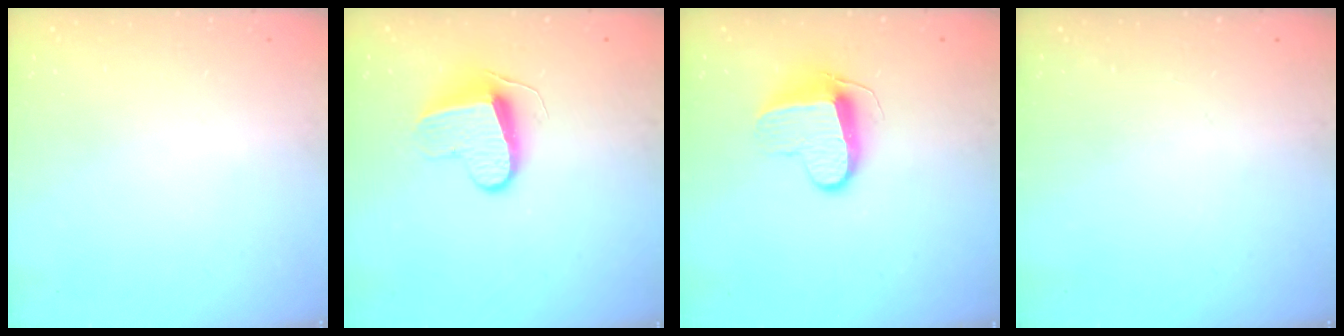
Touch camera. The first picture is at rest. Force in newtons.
{"total": 9.0, "press": 9.0, "slide": 0.1}
{"total": 9.2, "press": 9.2, "slide": 0.3}
{"total": 0.0}